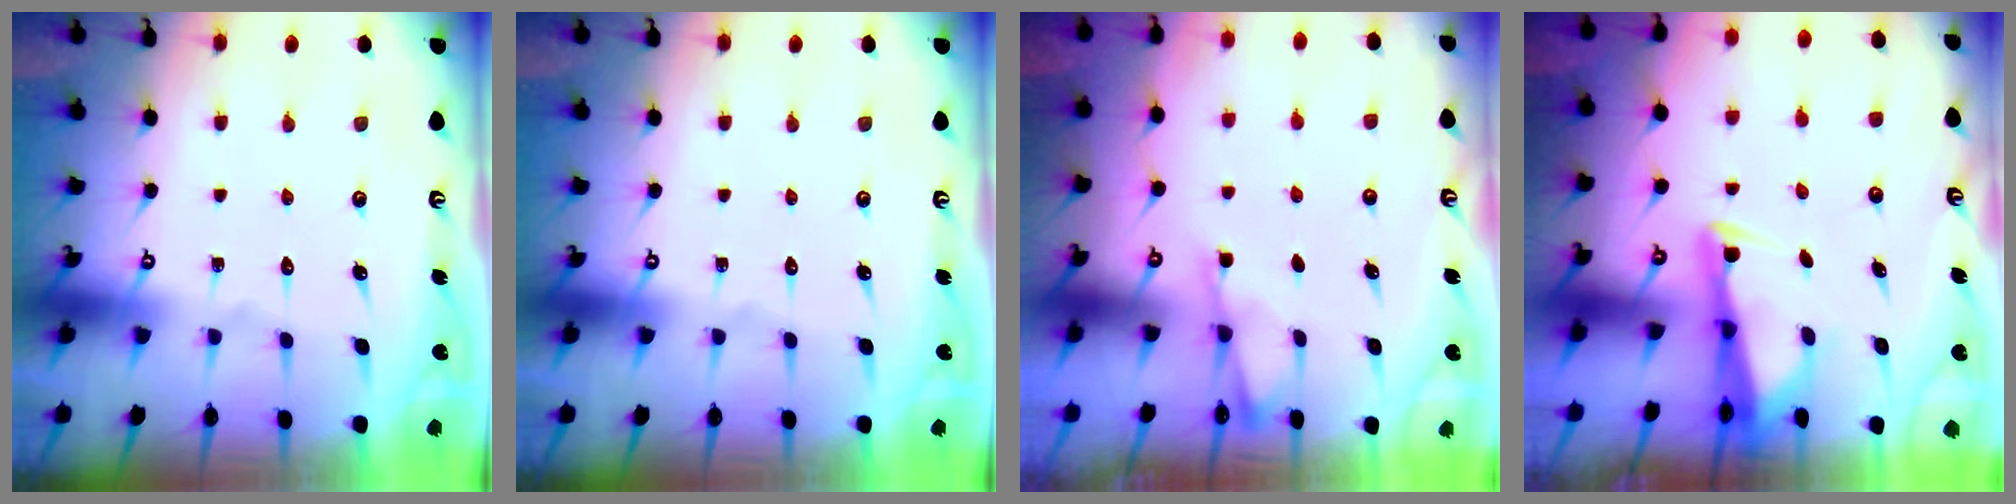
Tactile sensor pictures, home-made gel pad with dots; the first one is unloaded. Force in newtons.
{"total": 0.0}
{"total": 2.4, "press": 2.3, "slide": 0.5}
{"total": 2.6, "press": 2.5, "slide": 0.6}